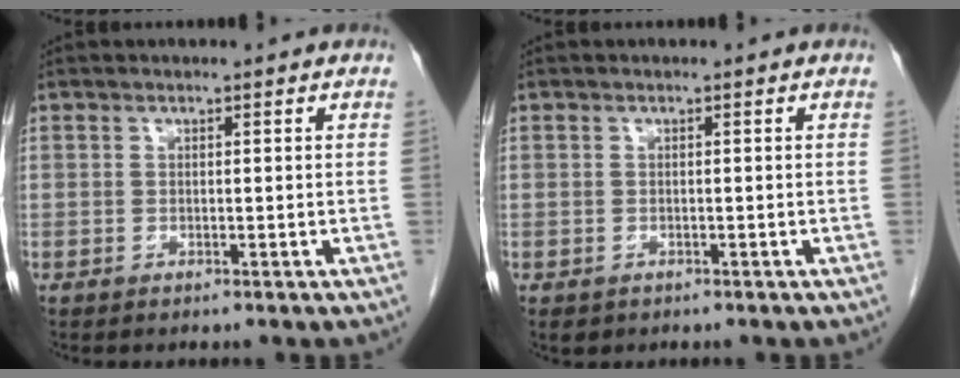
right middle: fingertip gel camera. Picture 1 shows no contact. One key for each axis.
{"total": 1.0, "fx": -0.5, "fy": 0.8, "fz": 0.3, "tx": -0.009, "ty": 0.002, "tz": 0.000}